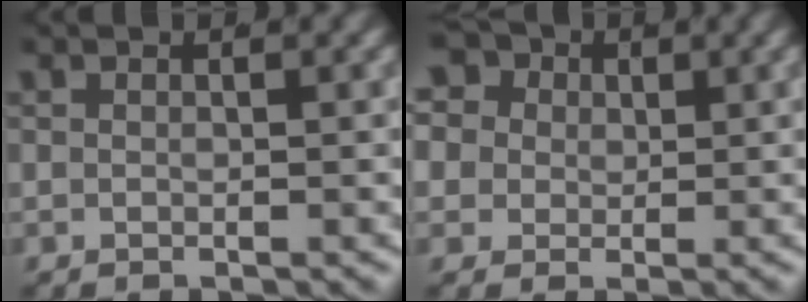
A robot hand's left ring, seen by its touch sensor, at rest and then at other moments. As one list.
[{"total": 9.6, "force": [2.3, 8.4, 4.1], "torque": [-0.105, -0.009, 0.034]}]